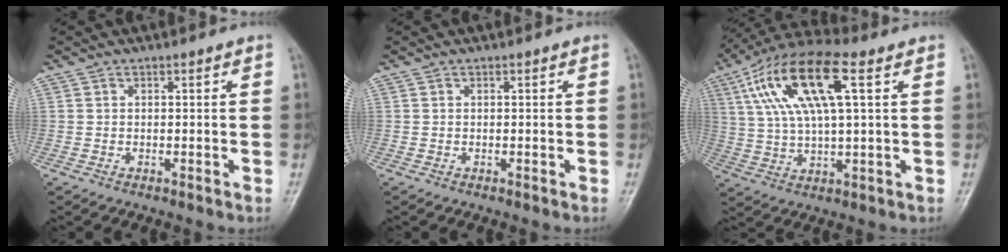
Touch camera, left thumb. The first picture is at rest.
{"total": 0.0}
{"total": 16.5, "force": [5.8, 5.5, 14.4], "torque": [-0.288, 0.016, 0.102]}